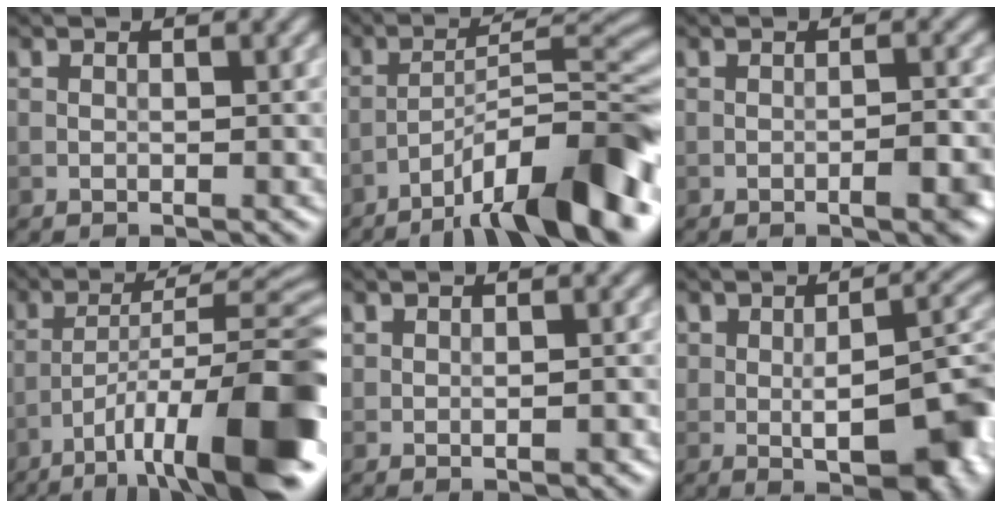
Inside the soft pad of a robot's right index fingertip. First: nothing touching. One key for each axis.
{"total": 12.3, "fx": -7.8, "fy": 2.3, "fz": 9.2, "tx": -0.139, "ty": 0.025, "tz": -0.127}
{"total": 2.4, "fx": -0.9, "fy": 0.5, "fz": 2.1, "tx": -0.026, "ty": 0.008, "tz": -0.015}
{"total": 13.7, "fx": -7.2, "fy": 3.4, "fz": 11.2, "tx": -0.178, "ty": 0.009, "tz": -0.111}
{"total": 0.6, "fx": 0.2, "fy": 0.2, "fz": 0.6, "tx": -0.010, "ty": 0.003, "tz": 0.008}
{"total": 7.7, "fx": -1.2, "fy": 3.6, "fz": 6.7, "tx": -0.092, "ty": 0.000, "tz": -0.015}